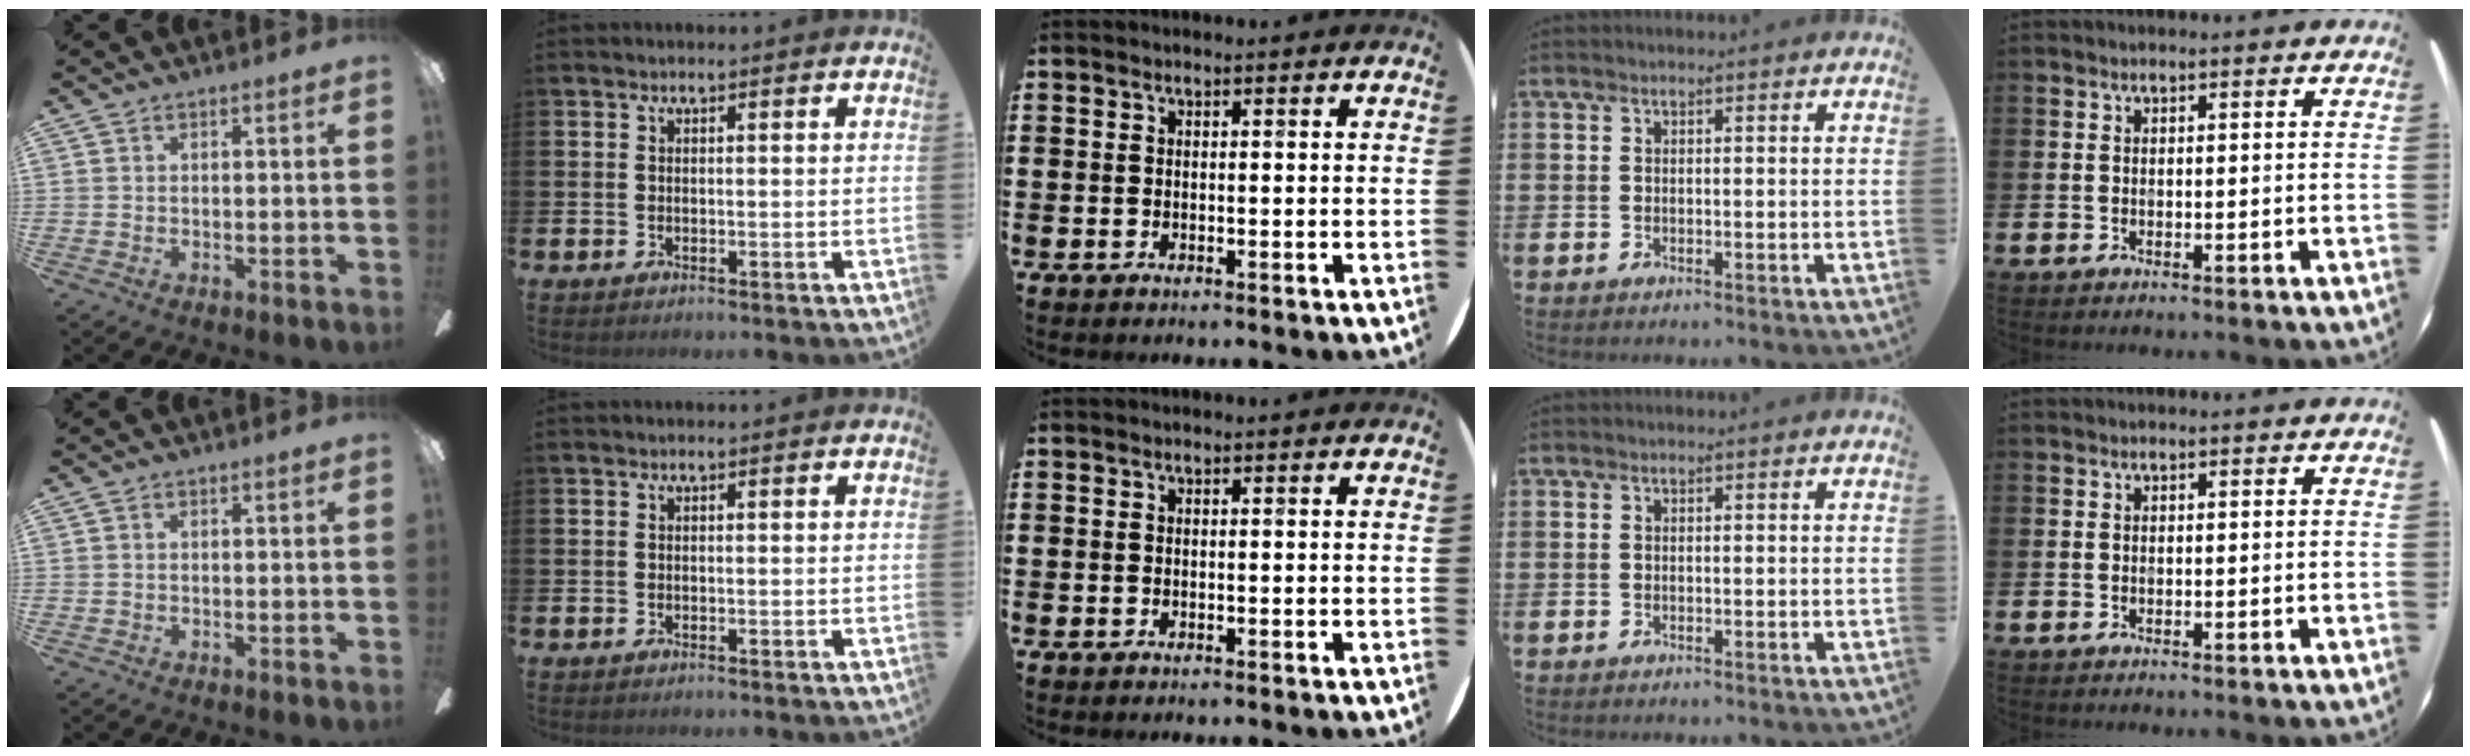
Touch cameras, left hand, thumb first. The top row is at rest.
{}